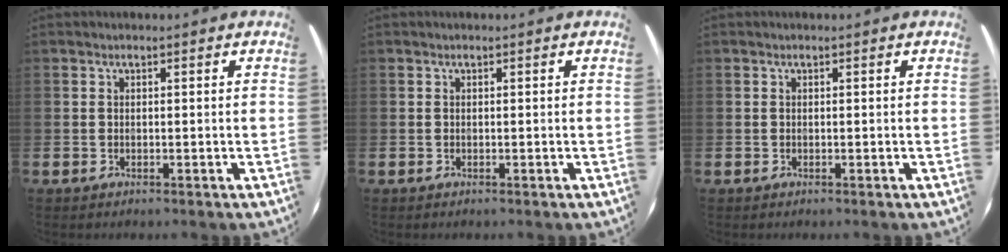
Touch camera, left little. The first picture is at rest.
{"total": 0.0}
{"total": 0.0}